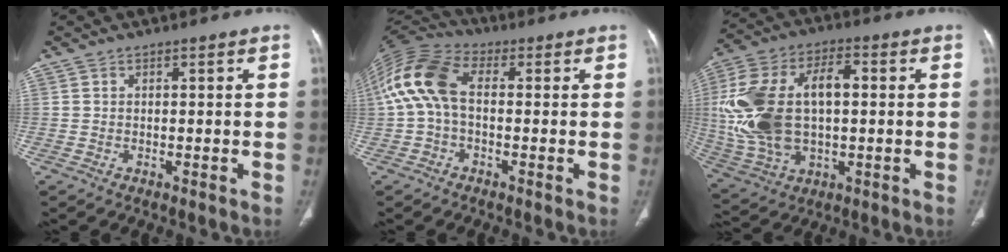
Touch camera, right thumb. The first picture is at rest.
{"total": 12.4, "force": [0.6, 7.4, 10.0], "torque": [-0.212, 0.034, 0.000]}
{"total": 21.4, "force": [1.0, 12.0, 17.7], "torque": [-0.373, 0.018, 0.027]}